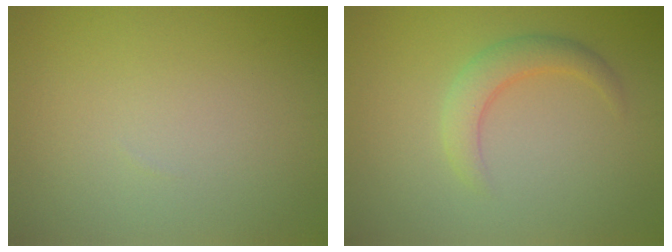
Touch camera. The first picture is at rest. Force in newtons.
{"total": 2.7, "press": 2.7, "slide": 0.2}